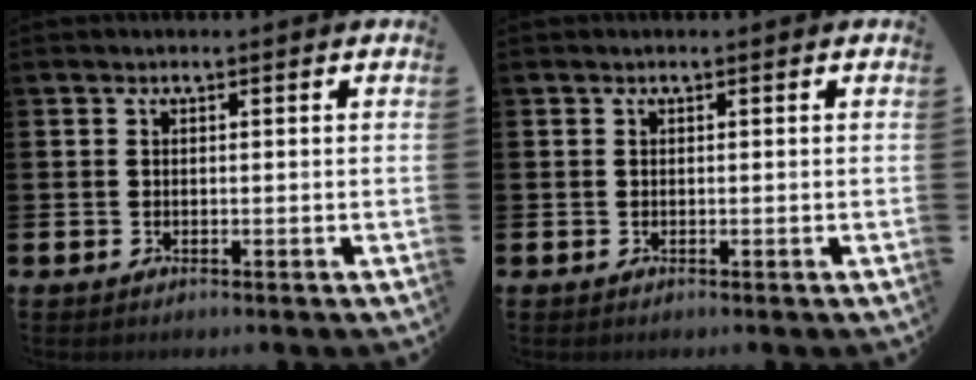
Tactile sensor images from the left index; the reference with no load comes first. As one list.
[{"total": 0.0}]